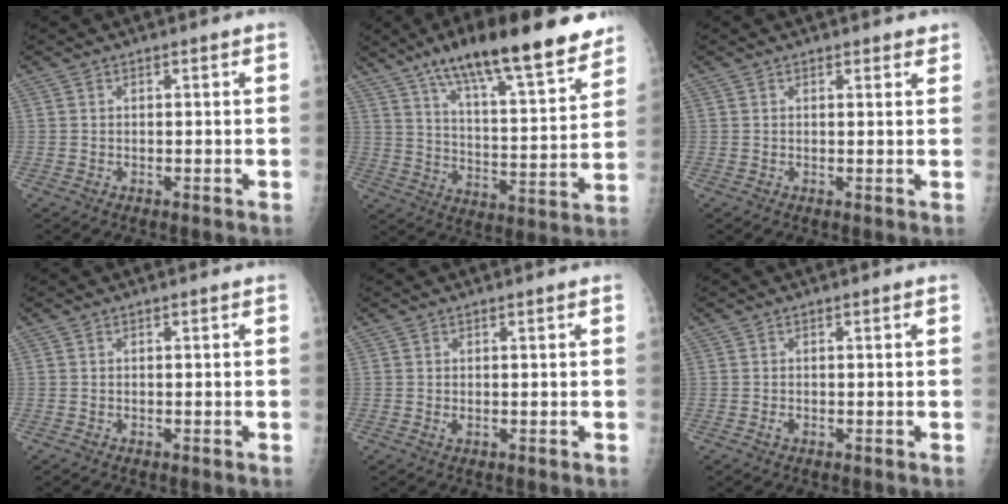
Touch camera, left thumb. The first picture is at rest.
{"total": 23.9, "force": [16.7, 5.5, 16.2], "torque": [-0.228, -0.058, 0.266]}
{"total": 1.7, "force": [1.4, 0.7, 0.7], "torque": [0.004, -0.006, 0.014]}
{"total": 0.0}
{"total": 1.1, "force": [0.2, 0.5, 1.0], "torque": [-0.017, 0.003, 0.007]}
{"total": 0.9, "force": [-0.1, 0.5, 0.7], "torque": [-0.011, 0.004, -0.001]}